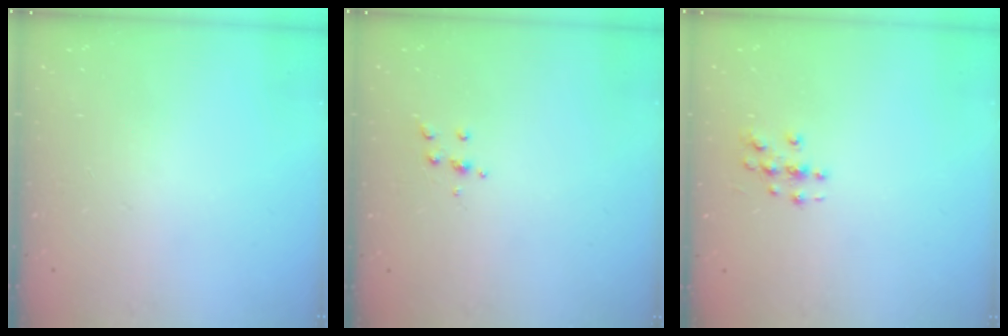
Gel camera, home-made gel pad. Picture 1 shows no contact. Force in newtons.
{"total": 4.0, "press": 3.9, "slide": 0.9}
{"total": 3.1, "press": 3.1, "slide": 0.2}